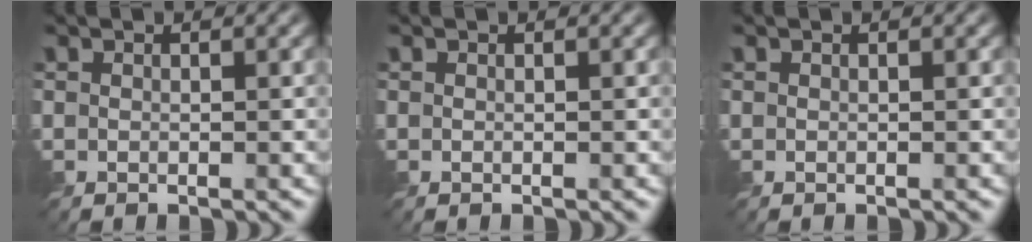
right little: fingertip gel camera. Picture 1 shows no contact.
{"total": 0.0}
{"total": 0.0}